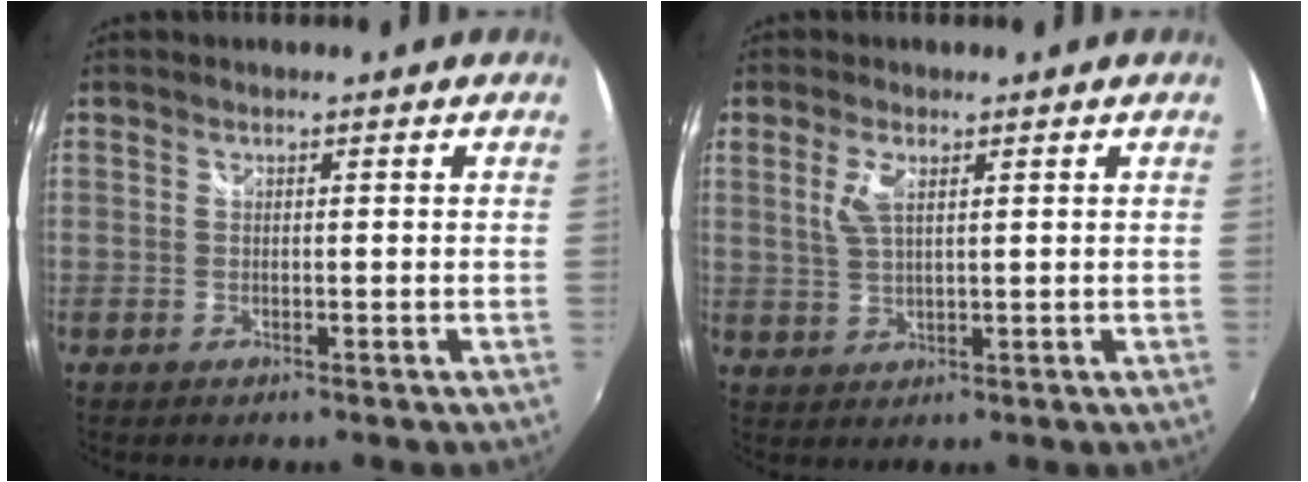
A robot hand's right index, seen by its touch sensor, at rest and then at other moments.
{"total": 3.9, "force": [1.5, 1.5, 3.3], "torque": [-0.066, 0.000, 0.030]}